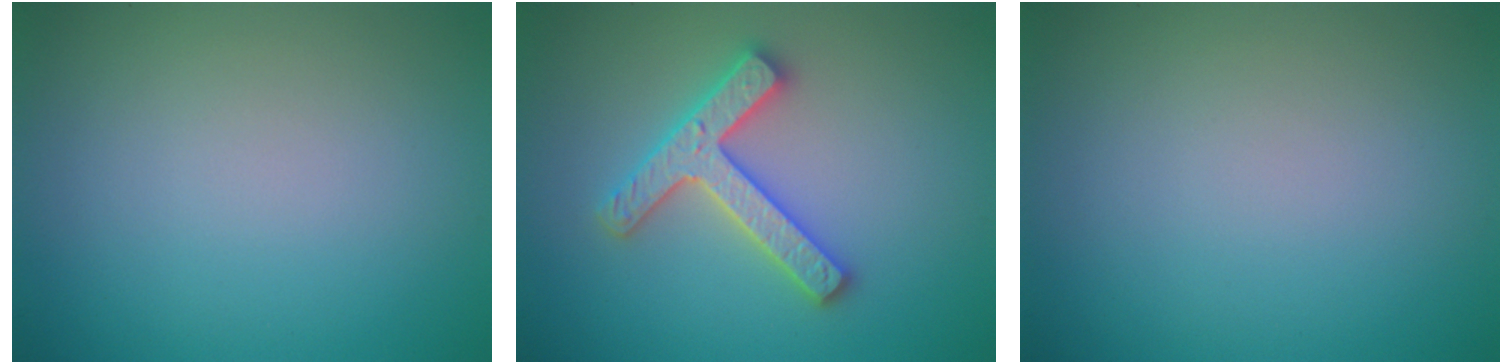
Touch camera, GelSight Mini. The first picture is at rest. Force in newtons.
{"total": 4.6, "press": 4.6, "slide": 0.8}
{"total": 0.0}